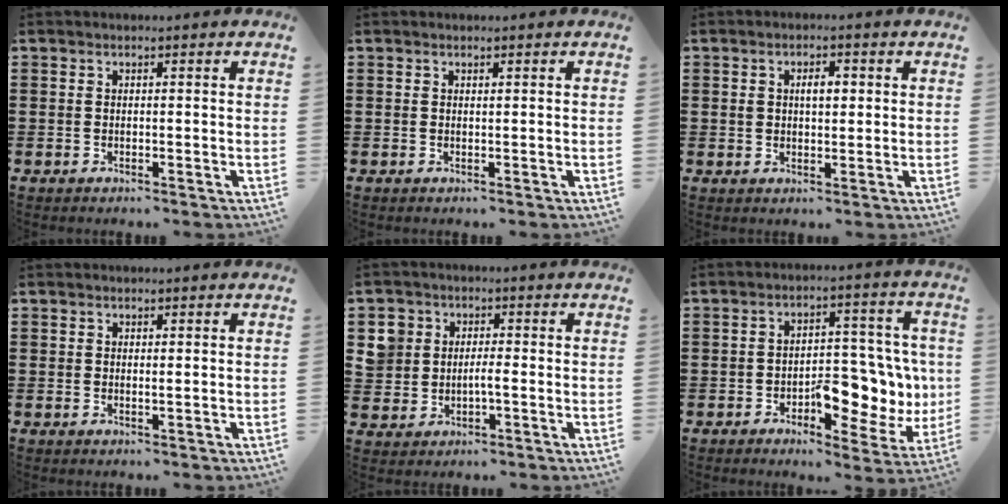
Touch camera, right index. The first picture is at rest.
{"total": 0.0}
{"total": 3.0, "force": [0.5, 1.5, 2.5], "torque": [-0.044, 0.007, 0.005]}
{"total": 0.6, "force": [0.5, 0.2, 0.2], "torque": [-0.005, 0.002, 0.009]}
{"total": 3.3, "force": [-0.2, 2.9, 1.6], "torque": [-0.053, 0.007, -0.010]}
{"total": 9.0, "force": [-1.8, 5.3, 7.0], "torque": [-0.089, 0.007, -0.029]}